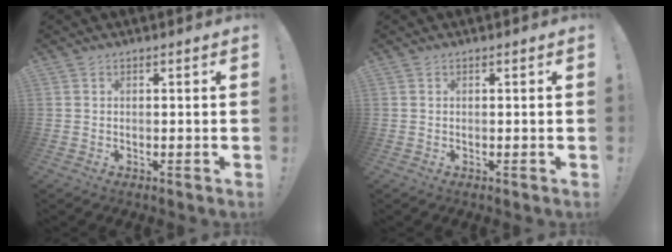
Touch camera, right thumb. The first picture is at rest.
{"total": 0.0}